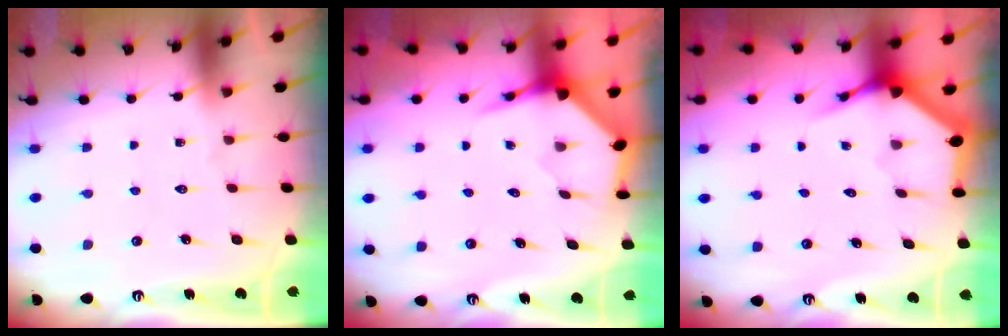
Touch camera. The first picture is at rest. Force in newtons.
{"total": 4.0, "press": 3.9, "slide": 0.5}
{"total": 3.8, "press": 3.8, "slide": 0.4}